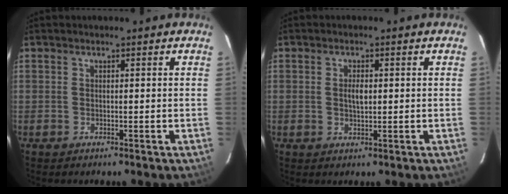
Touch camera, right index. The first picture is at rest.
{"total": 2.4, "force": [0.2, 1.1, 2.1], "torque": [-0.038, 0.002, 0.004]}